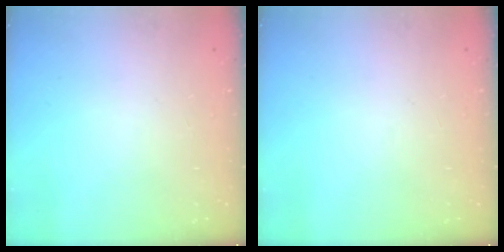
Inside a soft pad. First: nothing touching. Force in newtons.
{"total": 0.0}